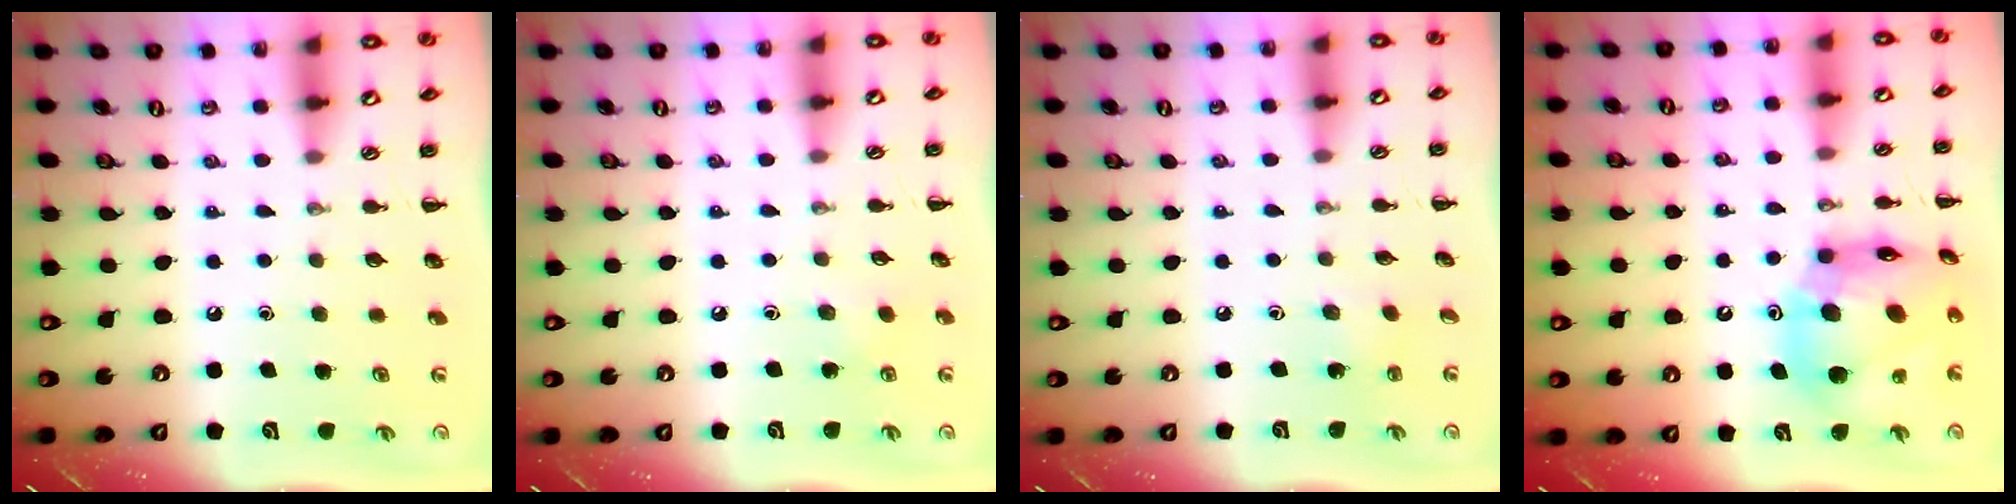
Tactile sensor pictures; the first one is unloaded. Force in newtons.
{"total": 4.8, "press": 4.6, "slide": 1.2}
{"total": 1.8, "press": 1.7, "slide": 0.7}
{"total": 17.1, "press": 16.3, "slide": 5.0}